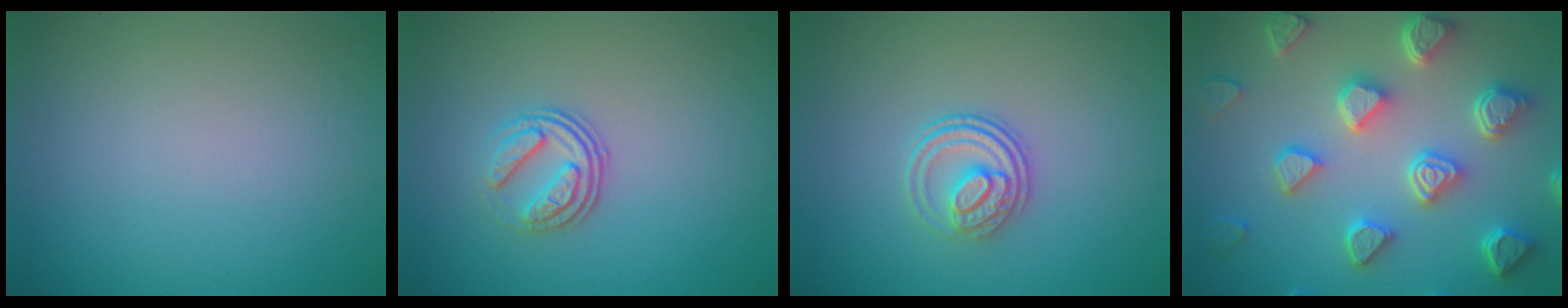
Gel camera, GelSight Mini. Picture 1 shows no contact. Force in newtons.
{"total": 3.3, "press": 2.3, "slide": 2.4}
{"total": 2.9, "press": 2.4, "slide": 1.6}
{"total": 7.0, "press": 5.7, "slide": 4.1}